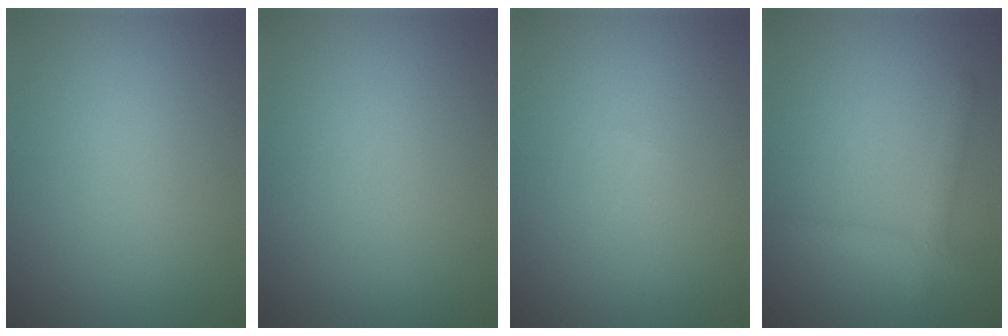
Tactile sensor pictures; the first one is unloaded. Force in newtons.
{"total": 0.0}
{"total": 0.0}
{"total": 2.2, "press": 2.2, "slide": 0.0}